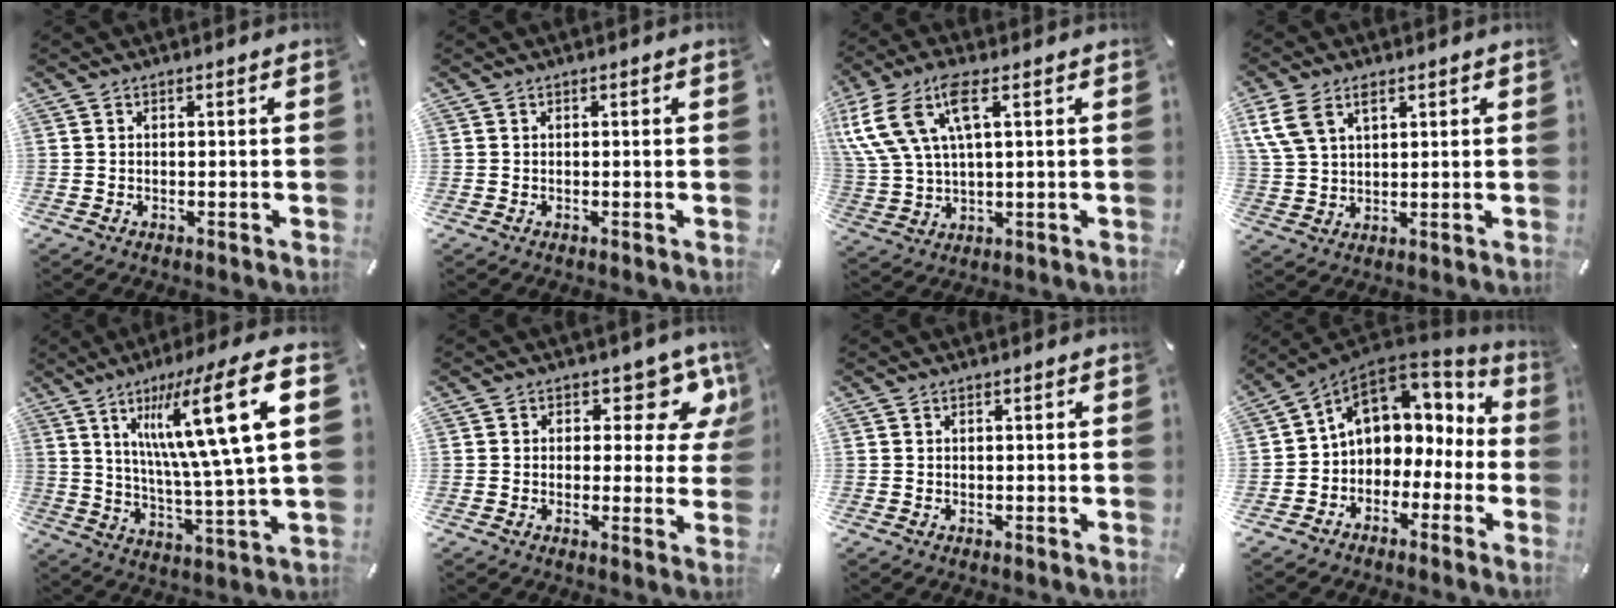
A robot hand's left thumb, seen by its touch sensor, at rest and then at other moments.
{"total": 0.0}
{"total": 13.6, "force": [5.7, 5.5, 11.1], "torque": [-0.247, -0.010, 0.105]}
{"total": 7.5, "force": [3.9, 4.8, 4.2], "torque": [-0.107, -0.002, 0.073]}
{"total": 20.7, "force": [7.6, 3.5, 19.0], "torque": [-0.326, -0.024, 0.096]}
{"total": 8.9, "force": [4.4, 5.5, 5.5], "torque": [-0.058, -0.030, 0.071]}
{"total": 0.0}
{"total": 9.6, "force": [3.2, 8.0, 4.1], "torque": [-0.084, -0.013, 0.066]}